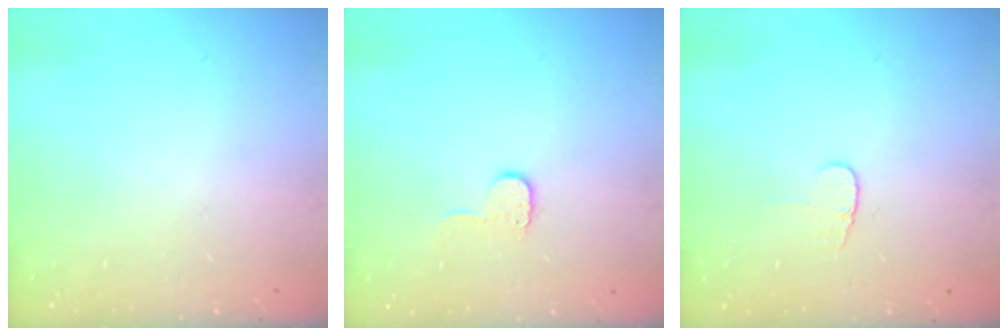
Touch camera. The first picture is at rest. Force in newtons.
{"total": 5.1, "press": 5.0, "slide": 0.5}
{"total": 3.7, "press": 3.7, "slide": 0.5}